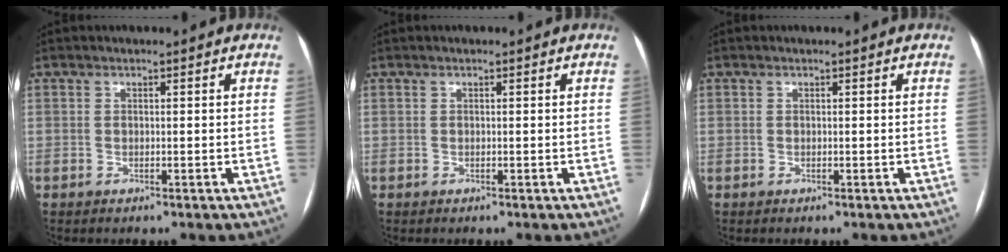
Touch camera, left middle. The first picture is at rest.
{"total": 0.0}
{"total": 0.0}